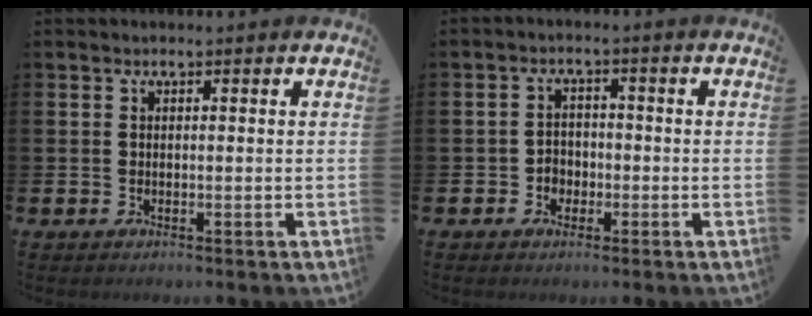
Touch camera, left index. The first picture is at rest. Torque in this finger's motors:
{"motor_torque": [0.00, 0.18, 0.07, 0.00]}